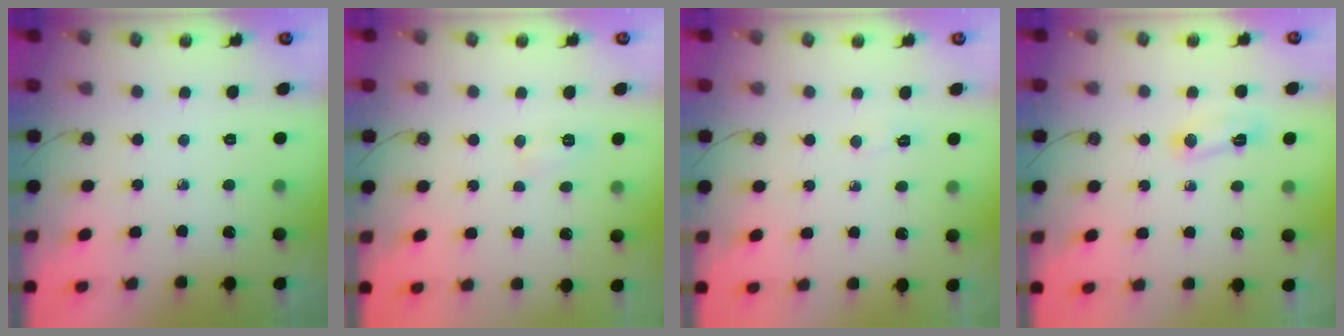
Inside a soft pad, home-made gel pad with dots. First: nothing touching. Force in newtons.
{"total": 5.8, "press": 5.7, "slide": 0.9}
{"total": 14.1, "press": 4.2, "slide": 13.5}
{"total": 4.9, "press": 4.9, "slide": 0.5}